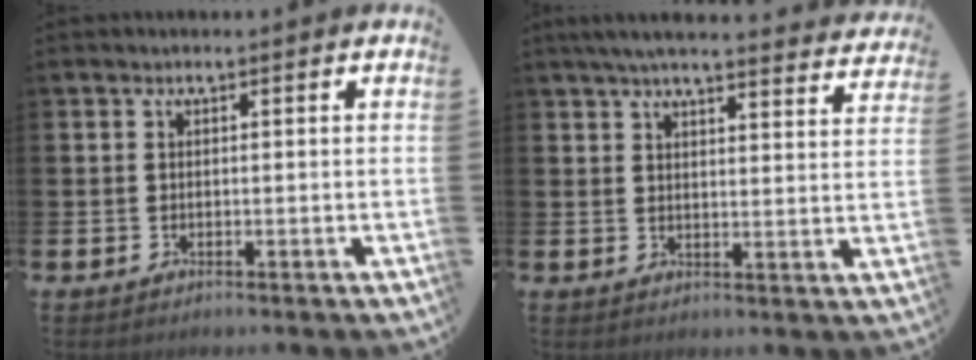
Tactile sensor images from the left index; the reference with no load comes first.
{"total": 5.3, "force": [5.0, 0.4, 1.7], "torque": [-0.044, -0.023, 0.088]}